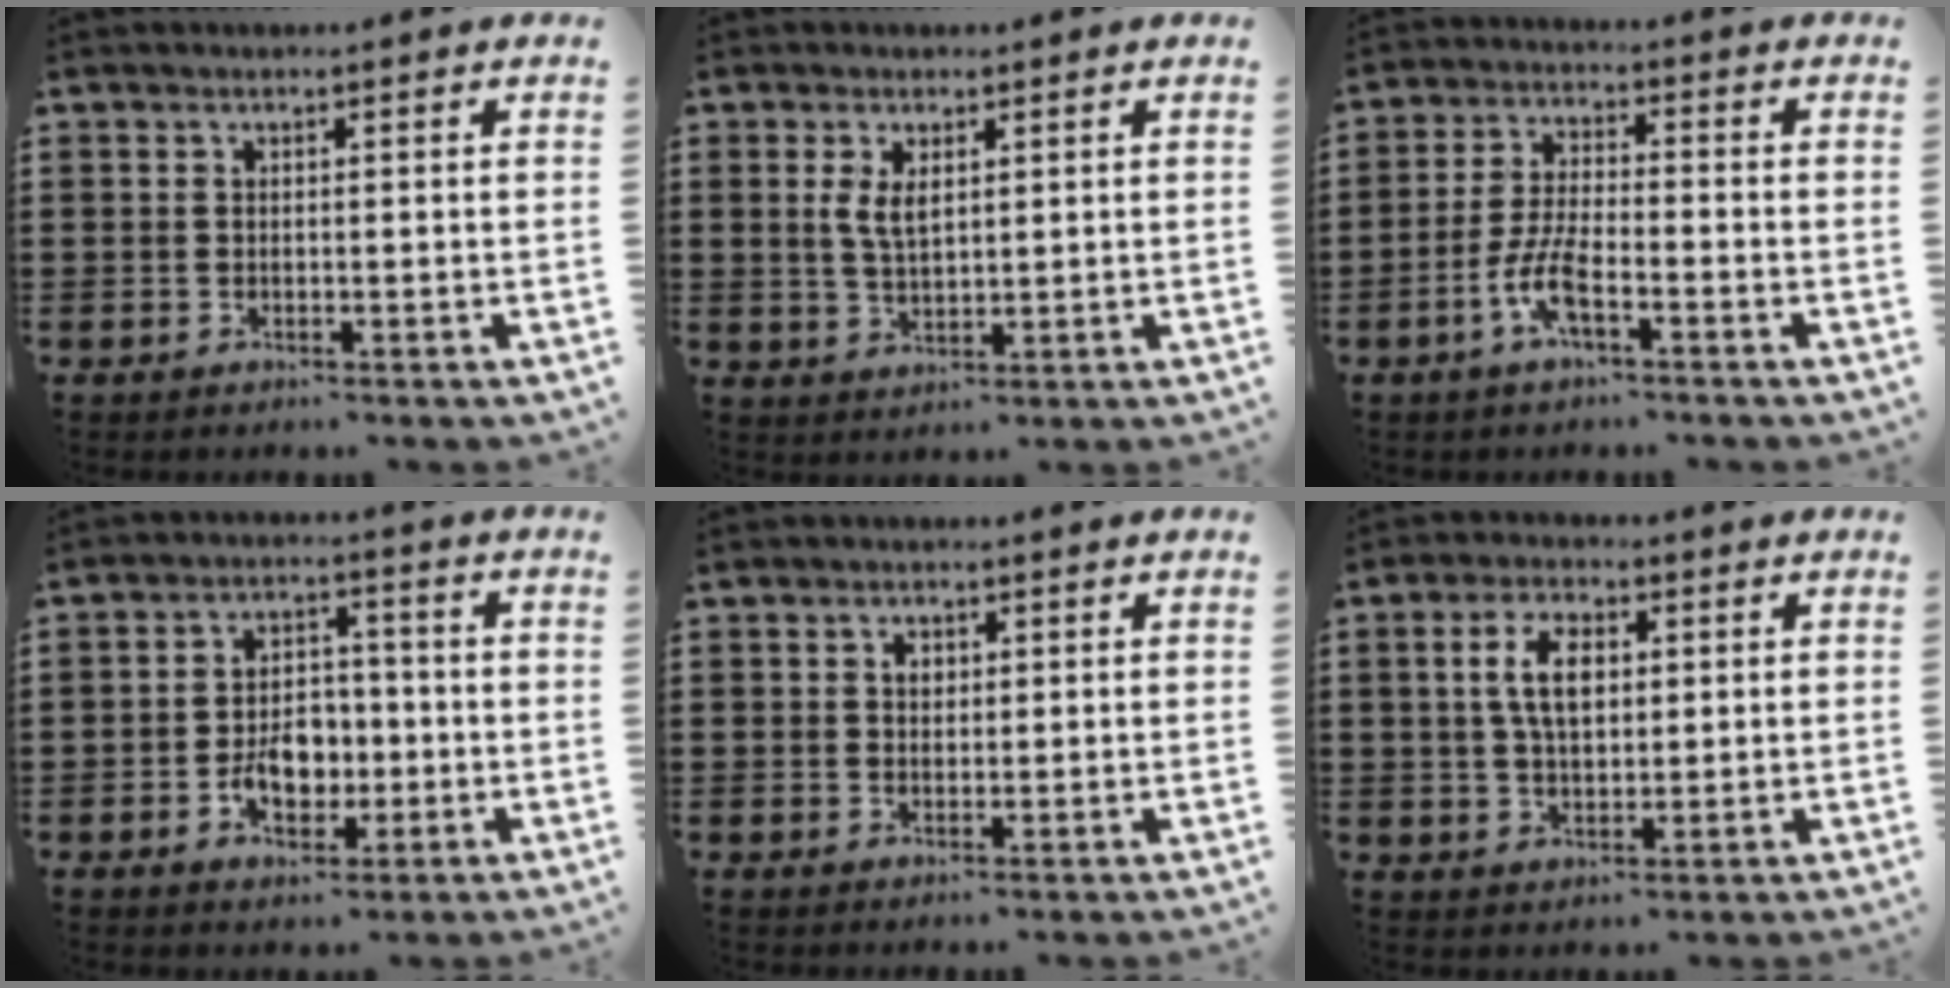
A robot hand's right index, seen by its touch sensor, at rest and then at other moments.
{"total": 3.5, "force": [1.1, 1.6, 2.9], "torque": [-0.062, 0.005, 0.018]}
{"total": 6.3, "force": [-3.1, 1.7, 5.2], "torque": [-0.127, -0.010, -0.064]}
{"total": 6.2, "force": [-1.9, 4.3, 4.1], "torque": [-0.057, -0.002, -0.039]}
{"total": 1.4, "force": [0.5, 1.1, 0.8], "torque": [-0.017, 0.007, 0.008]}
{"total": 6.5, "force": [1.2, 3.4, 5.3], "torque": [-0.112, 0.007, 0.015]}